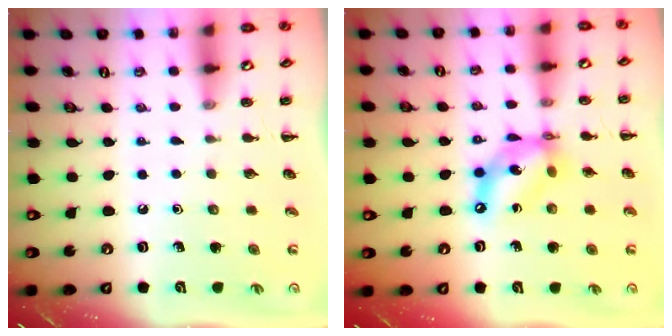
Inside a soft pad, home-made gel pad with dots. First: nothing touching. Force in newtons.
{"total": 12.3, "press": 11.9, "slide": 3.3}